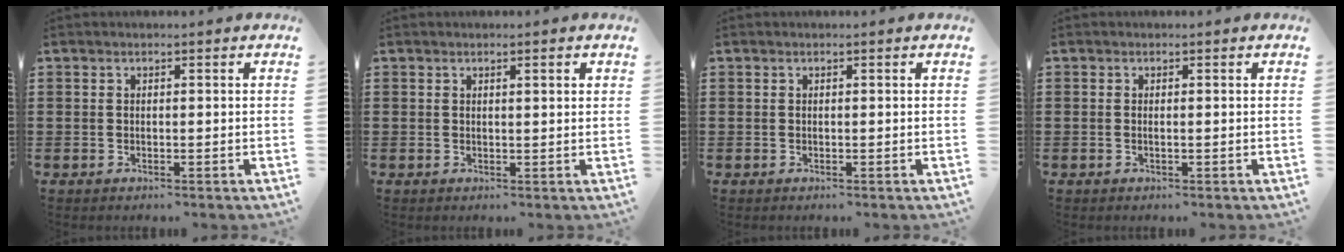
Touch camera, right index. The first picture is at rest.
{"total": 0.8, "force": [0.4, 0.0, 0.7], "torque": [-0.014, 0.001, 0.007]}
{"total": 0.0}
{"total": 0.5, "force": [-0.1, -0.2, 0.4], "torque": [-0.008, -0.006, 0.000]}